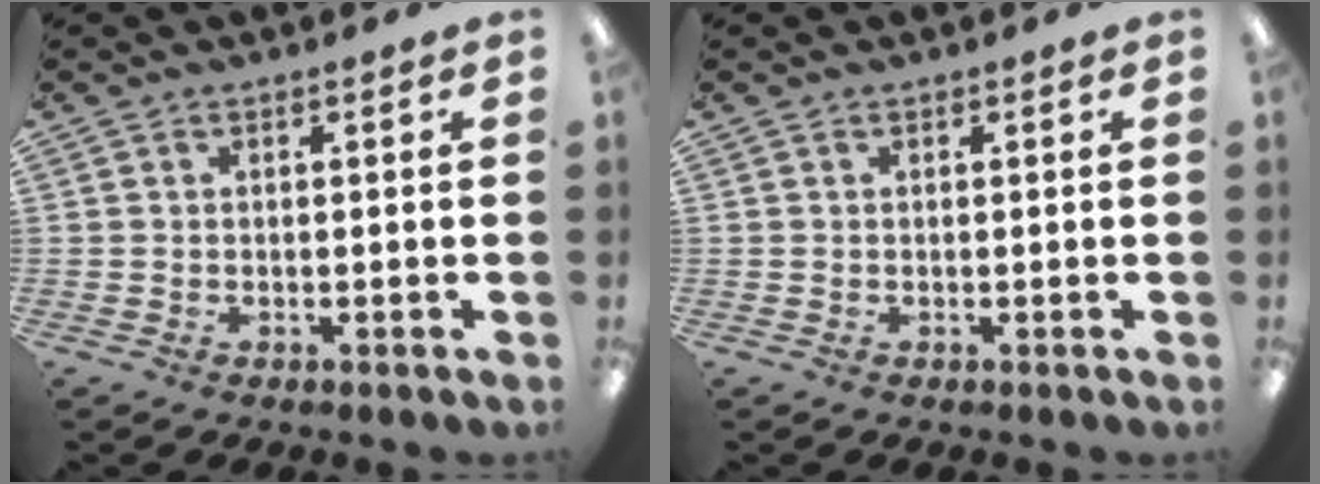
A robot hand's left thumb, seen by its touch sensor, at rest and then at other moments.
{"total": 0.0}